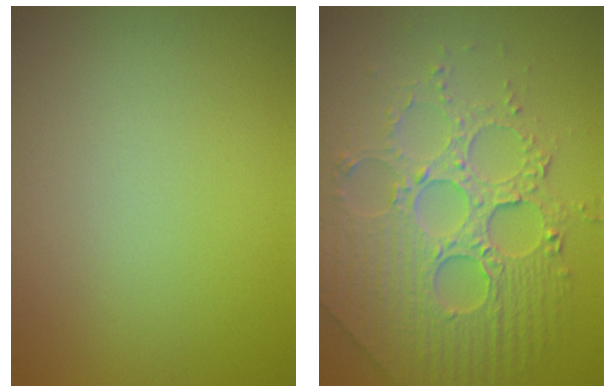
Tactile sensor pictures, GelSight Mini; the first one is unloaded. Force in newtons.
{"total": 8.1, "press": 6.0, "slide": 5.4}